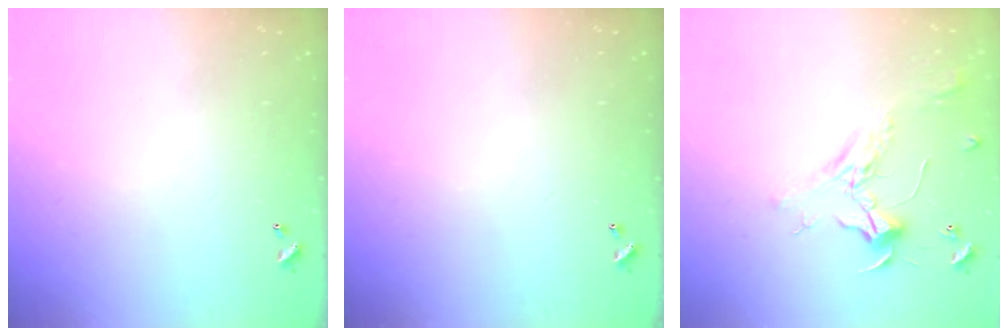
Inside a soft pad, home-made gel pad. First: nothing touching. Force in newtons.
{"total": 0.0}
{"total": 2.4, "press": 2.3, "slide": 0.8}